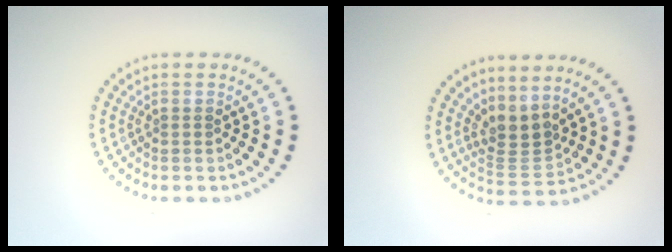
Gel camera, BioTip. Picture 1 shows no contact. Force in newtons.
{"total": 2.8, "press": 2.0, "slide": 2.0}